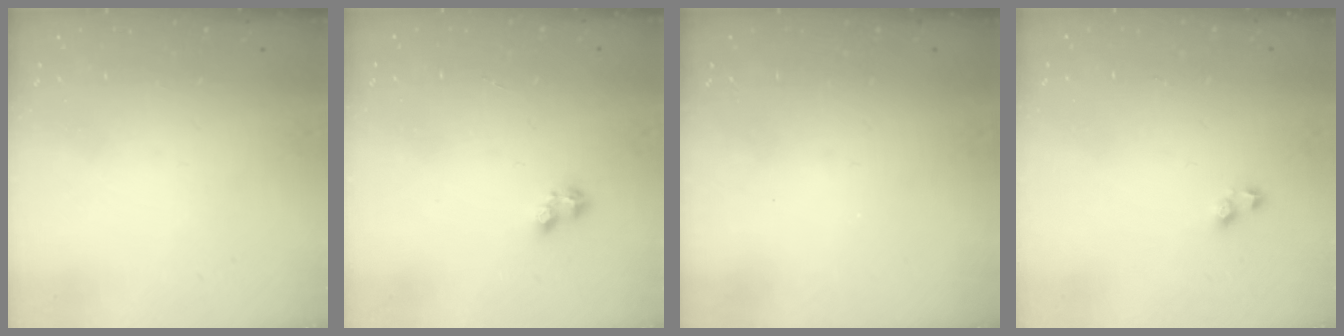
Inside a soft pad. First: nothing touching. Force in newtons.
{"total": 2.4, "press": 2.3, "slide": 0.8}
{"total": 0.0}
{"total": 2.9, "press": 2.7, "slide": 1.1}